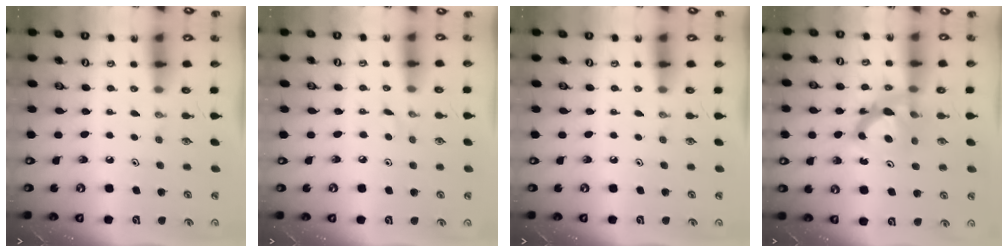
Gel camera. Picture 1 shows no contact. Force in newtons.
{"total": 2.1, "press": 2.1, "slide": 0.3}
{"total": 0.0}
{"total": 7.5, "press": 7.4, "slide": 0.7}